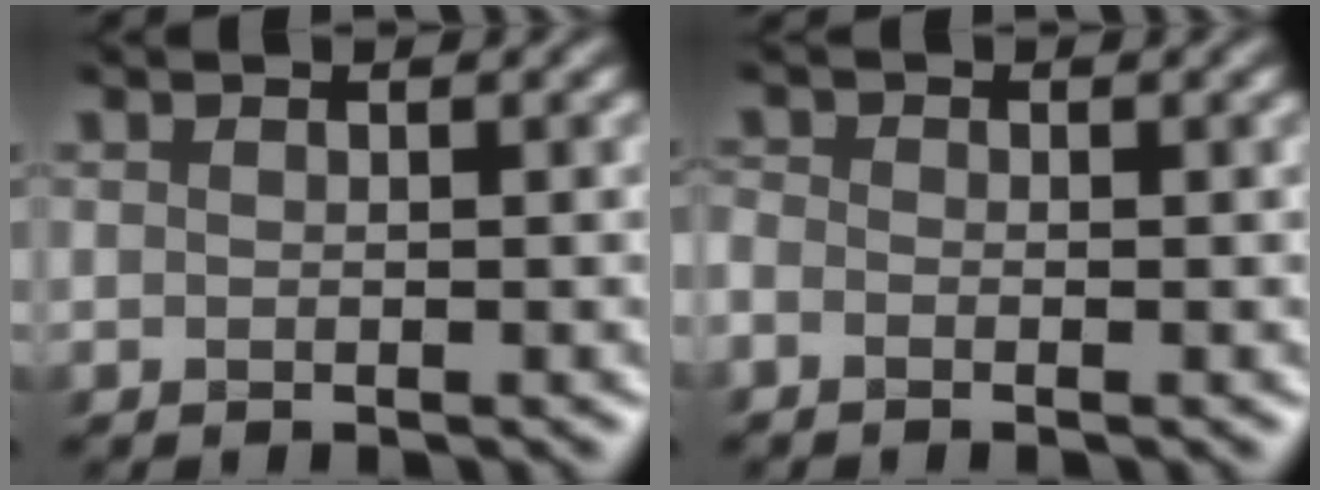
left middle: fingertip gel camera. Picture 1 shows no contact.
{"total": 1.4, "force": [-1.1, 0.6, 0.6], "torque": [-0.012, 0.005, -0.028]}